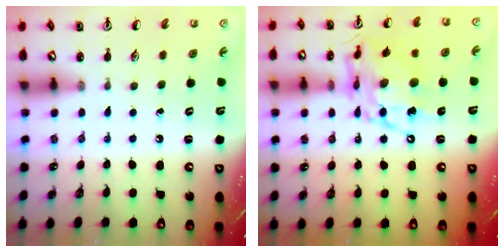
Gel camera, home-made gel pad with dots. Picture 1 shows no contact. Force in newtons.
{"total": 15.0, "press": 14.9, "slide": 1.3}